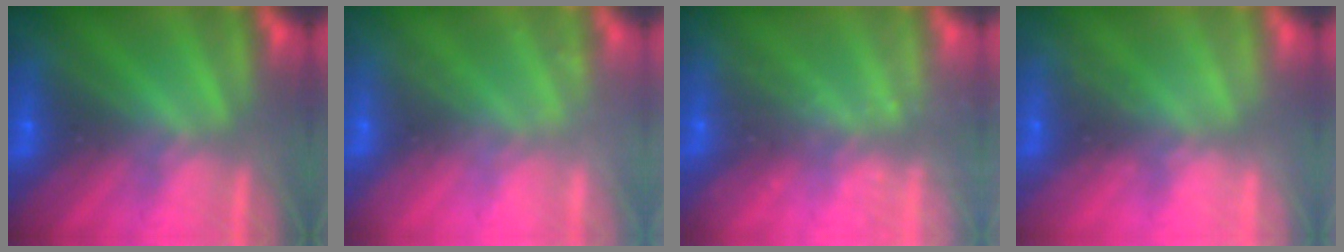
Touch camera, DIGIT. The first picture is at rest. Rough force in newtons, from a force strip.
{"total": 2.3}
{"total": 2.1}
{"total": 2.1}